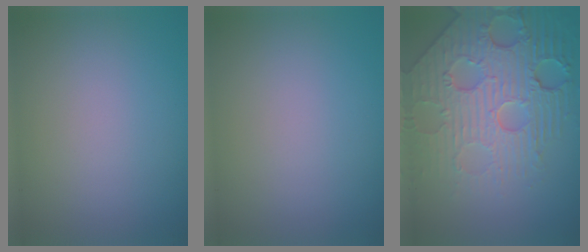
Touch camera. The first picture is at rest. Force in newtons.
{"total": 0.0}
{"total": 7.8, "press": 6.1, "slide": 4.9}